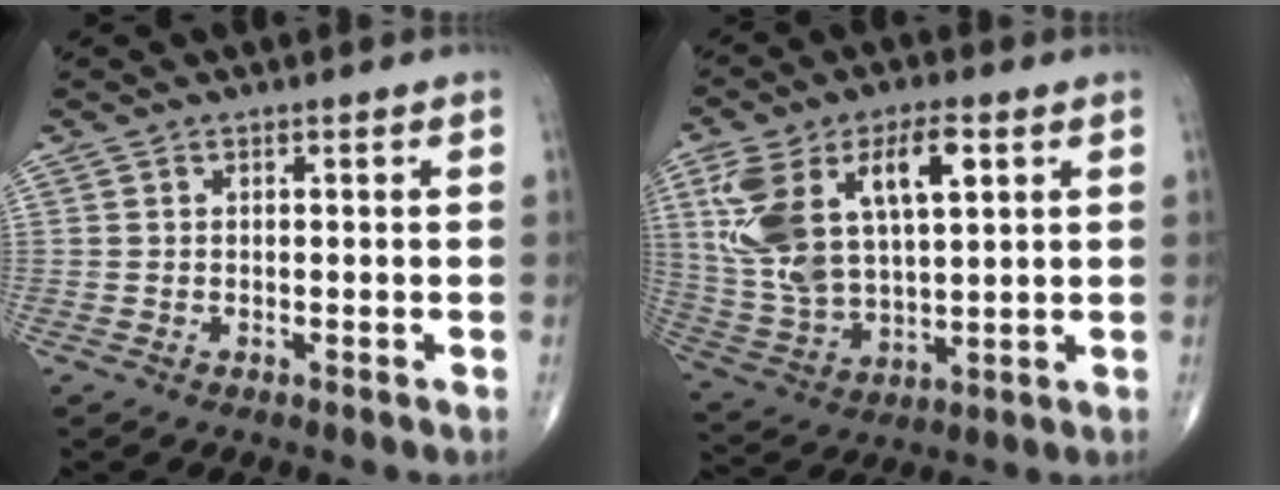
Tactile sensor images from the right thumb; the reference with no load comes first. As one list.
[{"total": 18.8, "force": [6.2, 9.1, 15.2], "torque": [-0.290, -0.002, 0.121]}]